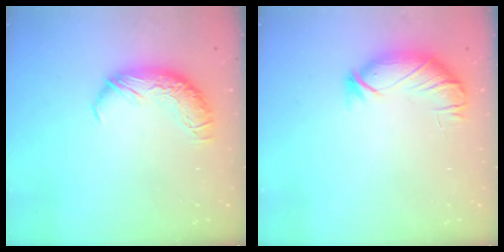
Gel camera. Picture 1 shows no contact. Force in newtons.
{"total": 3.8, "press": 3.5, "slide": 1.5}